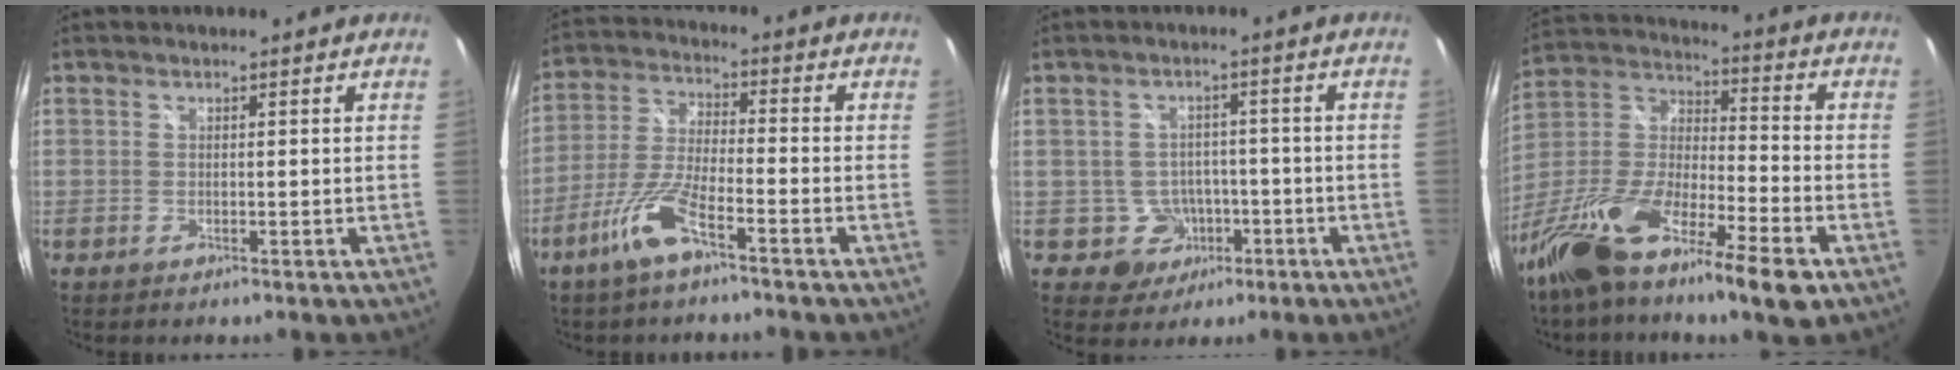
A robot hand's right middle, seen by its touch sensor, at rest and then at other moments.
{"total": 8.6, "force": [-5.5, 1.3, 6.5], "torque": [-0.144, -0.003, -0.106]}
{"total": 5.5, "force": [-2.1, 5.1, 0.6], "torque": [-0.028, 0.017, -0.015]}
{"total": 21.0, "force": [-13.0, 4.5, 15.9], "torque": [-0.307, -0.026, -0.247]}